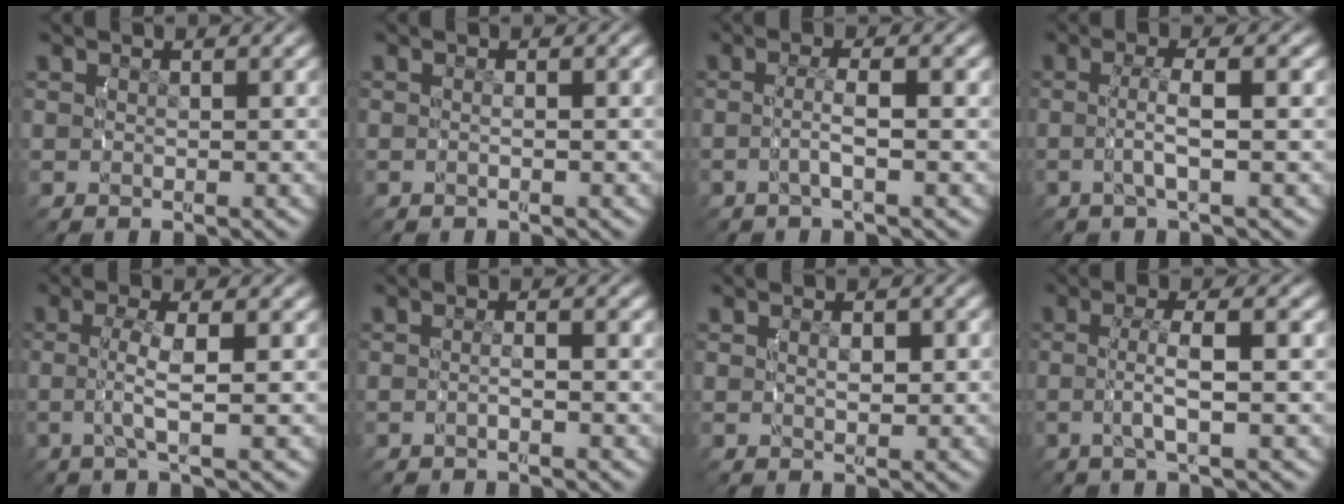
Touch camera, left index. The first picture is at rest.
{"total": 0.7, "force": [-0.4, 0.2, 0.5], "torque": [-0.016, 0.002, -0.009]}
{"total": 2.1, "force": [-0.7, 0.0, 2.0], "torque": [-0.039, 0.008, -0.019]}
{"total": 2.8, "force": [-0.3, 0.3, 2.7], "torque": [-0.054, 0.010, -0.014]}
{"total": 3.1, "force": [0.0, 0.4, 3.1], "torque": [-0.069, 0.003, -0.007]}
{"total": 1.2, "force": [-0.7, 0.1, 0.9], "torque": [-0.020, 0.005, -0.017]}
{"total": 1.5, "force": [0.1, 0.8, 1.2], "torque": [-0.017, -0.001, -0.001]}
{"total": 3.1, "force": [-0.3, 0.4, 3.0], "torque": [-0.058, 0.009, -0.013]}